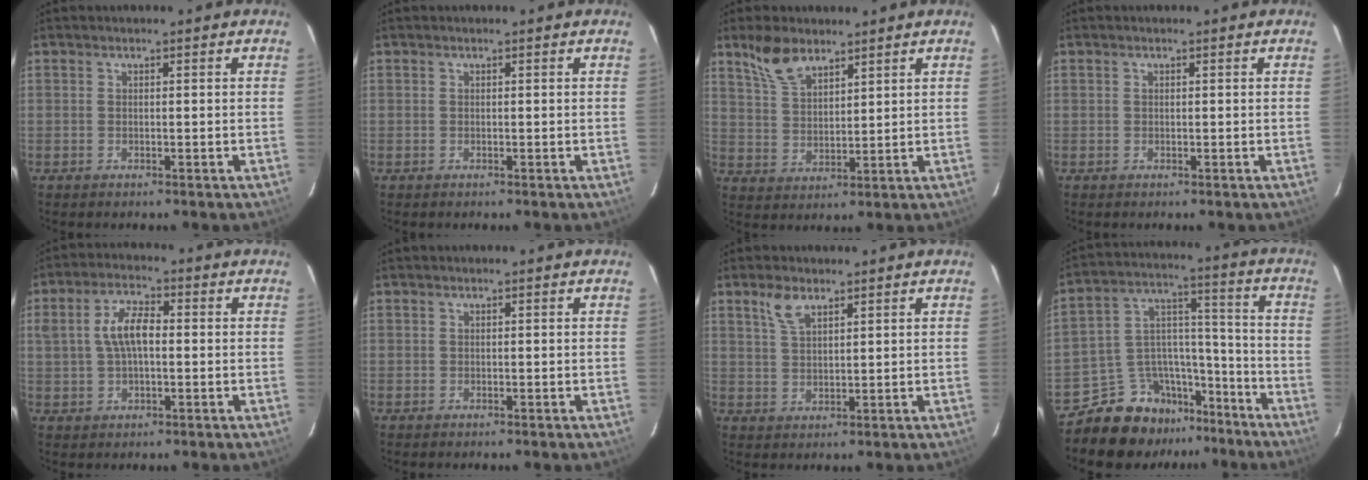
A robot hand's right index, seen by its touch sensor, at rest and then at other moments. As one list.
[{"total": 0.0}, {"total": 7.6, "force": [5.6, 3.5, 3.9], "torque": [-0.073, 0.013, 0.115]}, {"total": 0.0}, {"total": 7.0, "force": [0.5, 3.5, 6.1], "torque": [-0.115, 0.014, 0.013]}, {"total": 0.0}, {"total": 4.4, "force": [2.9, 2.0, 2.8], "torque": [-0.054, 0.006, 0.059]}, {"total": 13.9, "force": [-11.2, 7.6, 3.1], "torque": [-0.061, 0.067, -0.175]}]